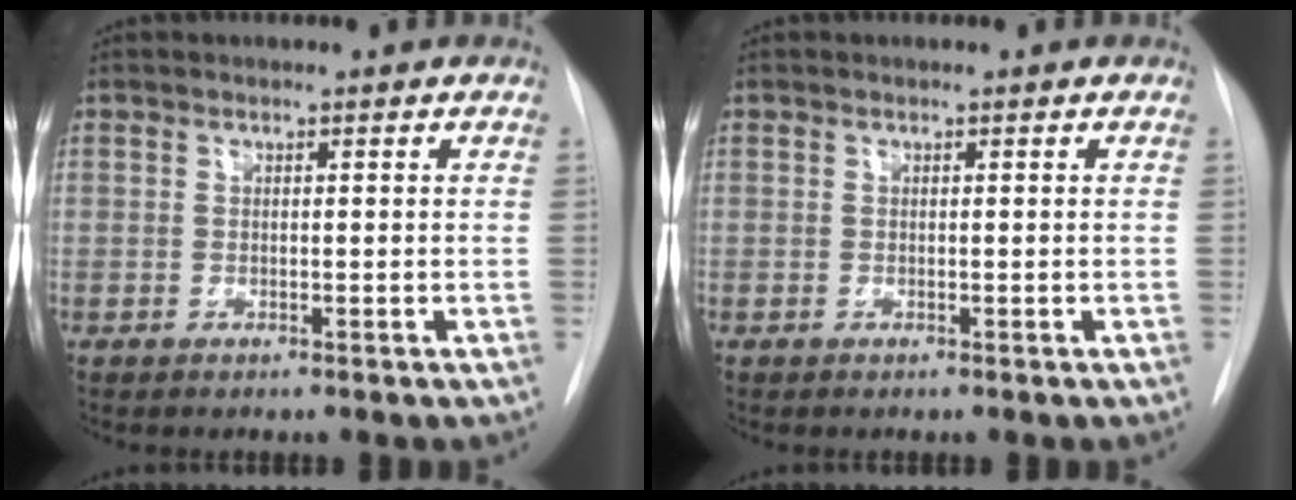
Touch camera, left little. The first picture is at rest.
{"total": 0.0}